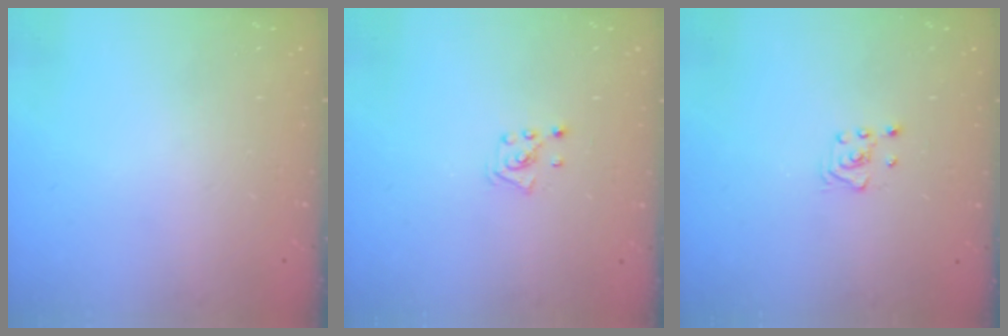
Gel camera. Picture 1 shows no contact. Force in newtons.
{"total": 2.6, "press": 2.6, "slide": 0.5}
{"total": 2.8, "press": 2.6, "slide": 1.1}